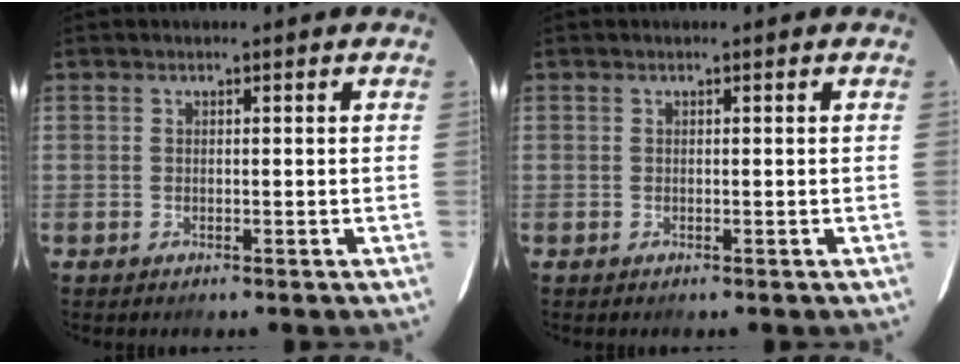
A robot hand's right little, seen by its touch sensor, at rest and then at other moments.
{"total": 0.0}